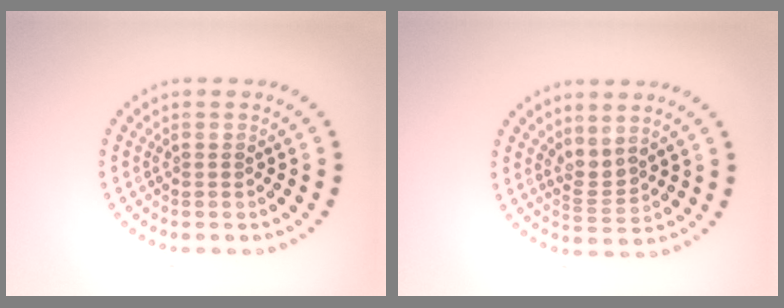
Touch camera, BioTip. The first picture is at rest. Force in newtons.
{"total": 2.0, "press": 1.4, "slide": 1.4}